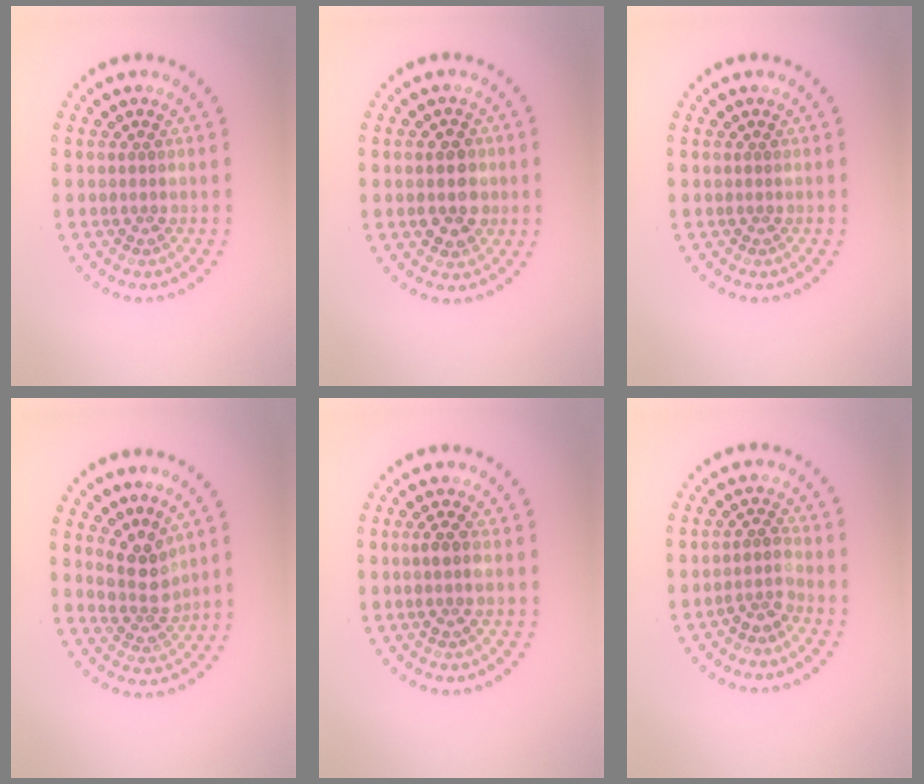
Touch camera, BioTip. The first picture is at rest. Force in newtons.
{"total": 3.3, "press": 3.3, "slide": 0.4}
{"total": 0.0}
{"total": 2.9, "press": 2.5, "slide": 1.5}
{"total": 1.8, "press": 1.6, "slide": 0.9}
{"total": 2.0, "press": 1.5, "slide": 1.2}